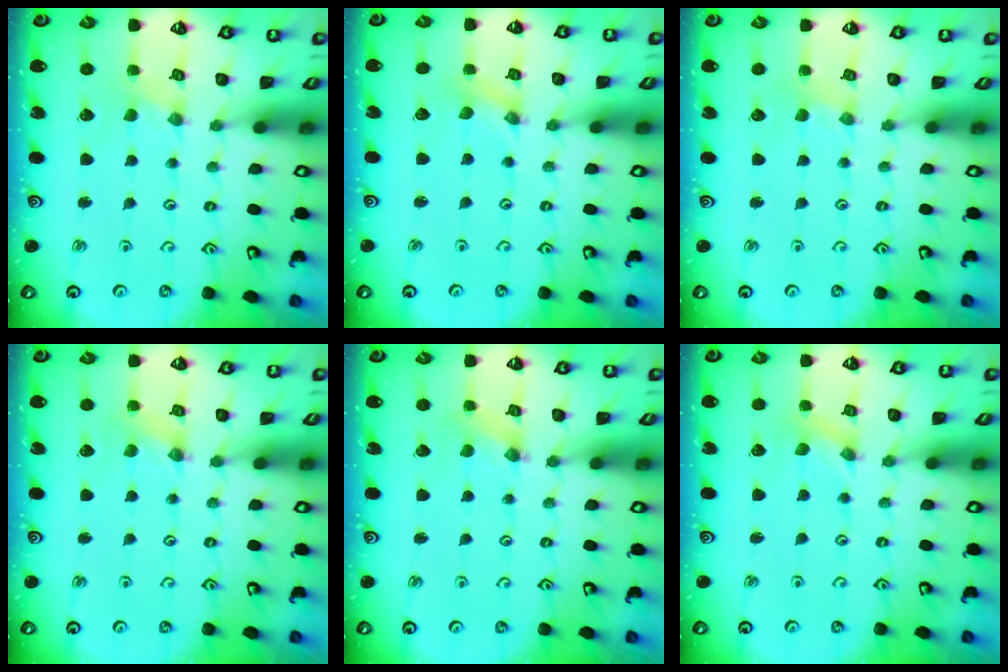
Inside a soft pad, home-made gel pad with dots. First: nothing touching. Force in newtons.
{"total": 0.0}
{"total": 1.0, "press": 0.9, "slide": 0.3}
{"total": 0.0}
{"total": 0.0}
{"total": 0.0}